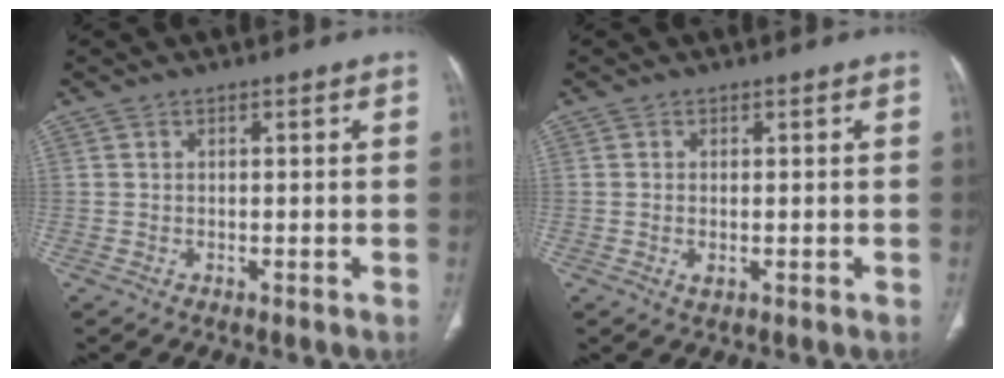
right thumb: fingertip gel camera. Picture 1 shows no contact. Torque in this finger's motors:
{"motor_torque": [-0.21, -0.05, -0.27, 0.13, 0.06]}